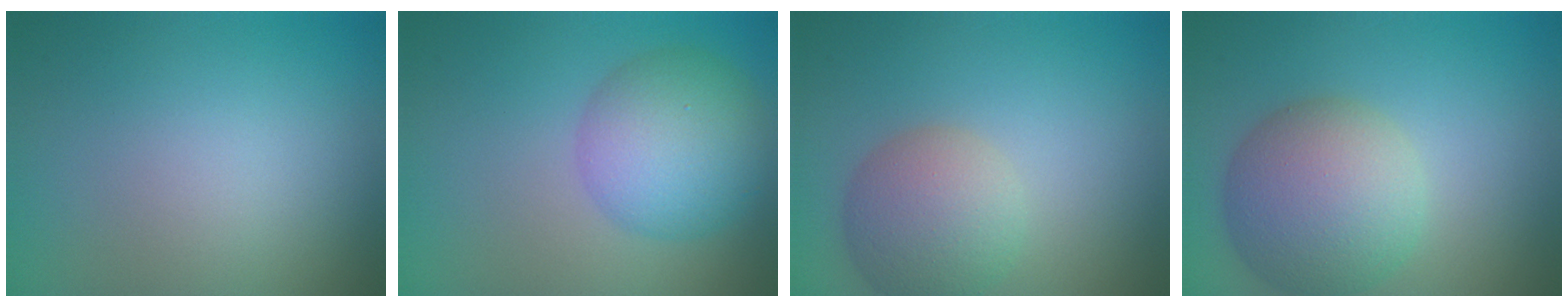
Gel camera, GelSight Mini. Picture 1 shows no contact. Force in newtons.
{"total": 6.1, "press": 6.1, "slide": 0.2}
{"total": 4.8, "press": 4.8, "slide": 0.2}
{"total": 7.3, "press": 7.3, "slide": 0.2}